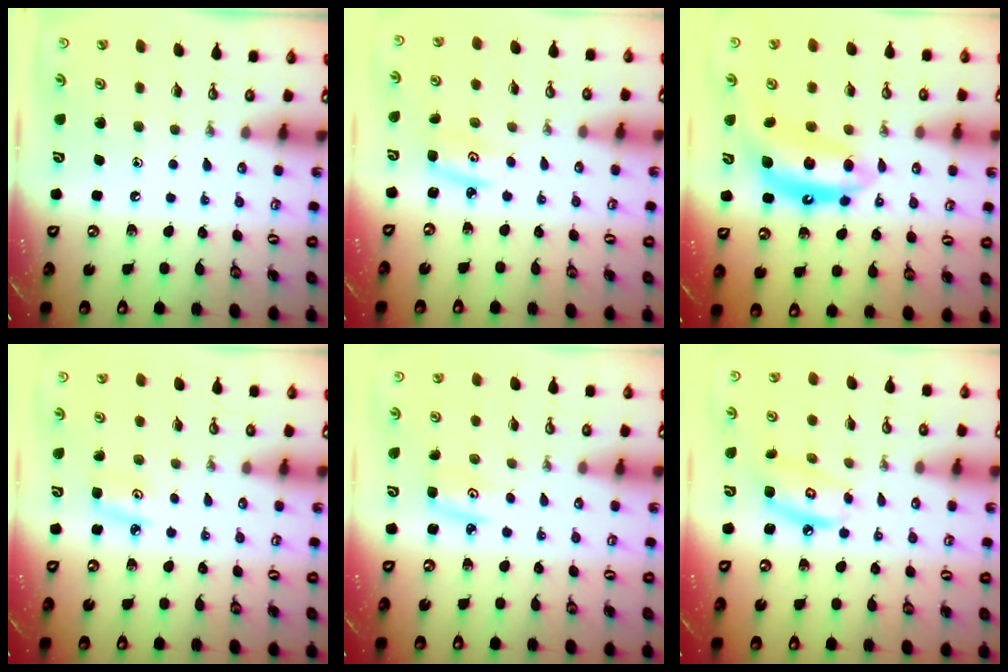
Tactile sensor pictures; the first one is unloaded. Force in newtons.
{"total": 2.8, "press": 2.8, "slide": 0.3}
{"total": 10.7, "press": 10.7, "slide": 0.9}
{"total": 4.8, "press": 4.8, "slide": 0.4}
{"total": 2.9, "press": 2.9, "slide": 0.2}
{"total": 7.3, "press": 7.3, "slide": 0.5}